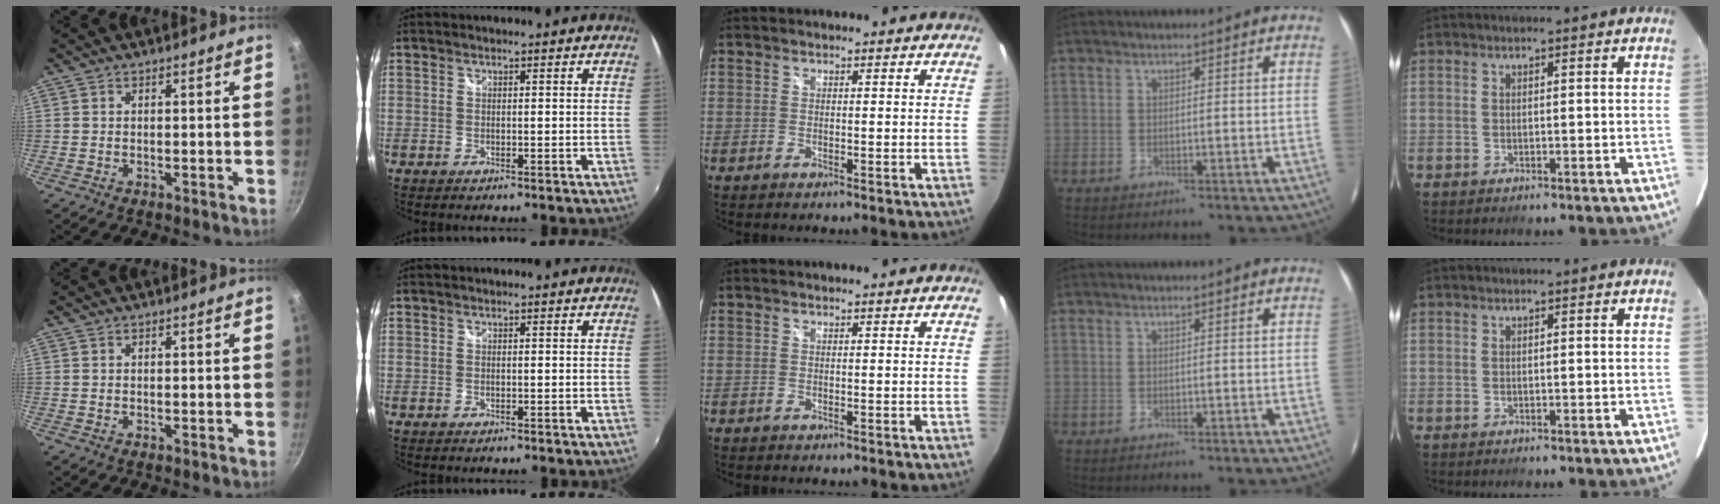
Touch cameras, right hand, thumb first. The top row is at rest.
{}